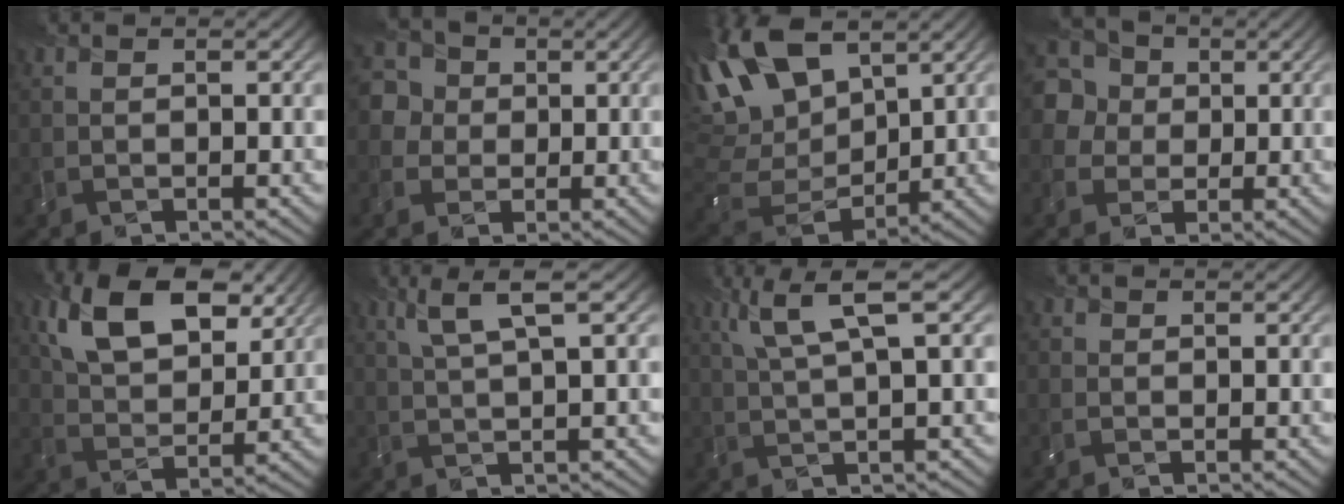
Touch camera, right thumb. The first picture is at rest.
{"total": 6.0, "force": [1.2, 5.4, 2.2], "torque": [-0.090, 0.019, 0.004]}
{"total": 17.9, "force": [8.0, 10.1, 12.4], "torque": [-0.306, 0.042, 0.152]}
{"total": 8.6, "force": [1.9, 7.6, 3.6], "torque": [-0.122, 0.034, 0.014]}
{"total": 12.1, "force": [5.6, 6.6, 8.4], "torque": [-0.169, 0.011, 0.111]}
{"total": 4.5, "force": [1.9, 0.5, 4.0], "torque": [-0.081, 0.012, 0.040]}
{"total": 6.0, "force": [2.3, 0.9, 5.5], "torque": [-0.105, 0.015, 0.050]}
{"total": 1.3, "force": [-0.3, 1.2, 0.4], "torque": [-0.004, -0.002, -0.006]}